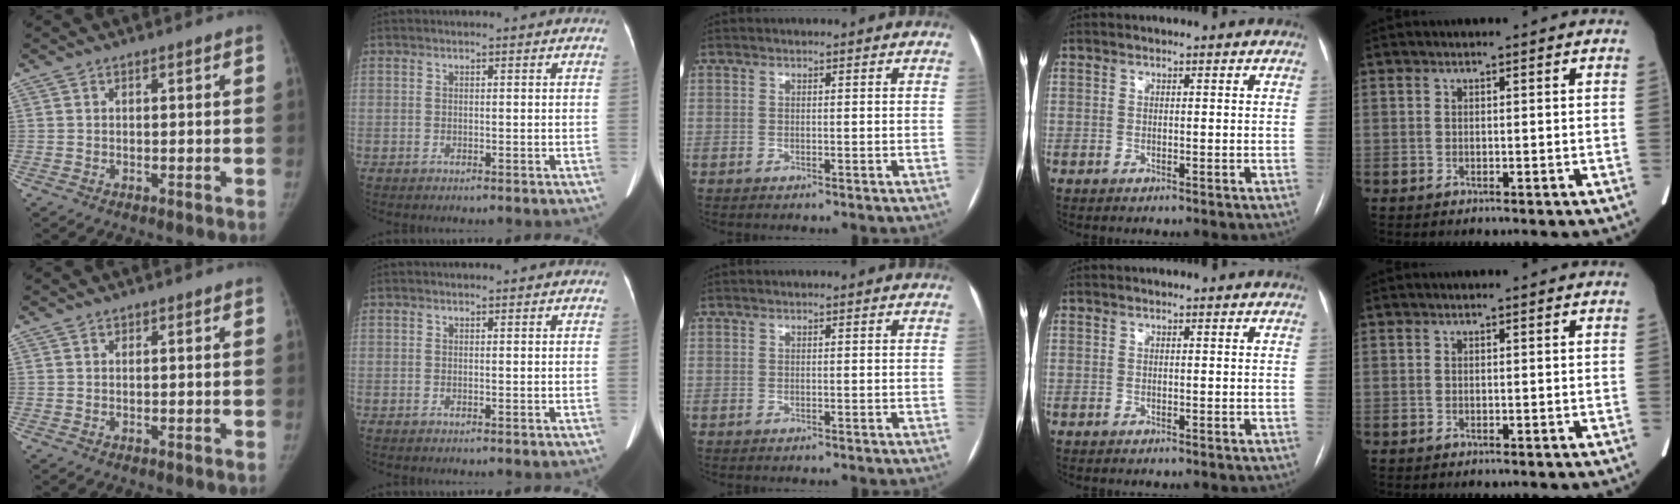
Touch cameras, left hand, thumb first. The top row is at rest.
{"index": {"total": 1.1, "force": [1.0, 0.1, 0.5], "torque": [-0.009, 0.003, 0.012]}}